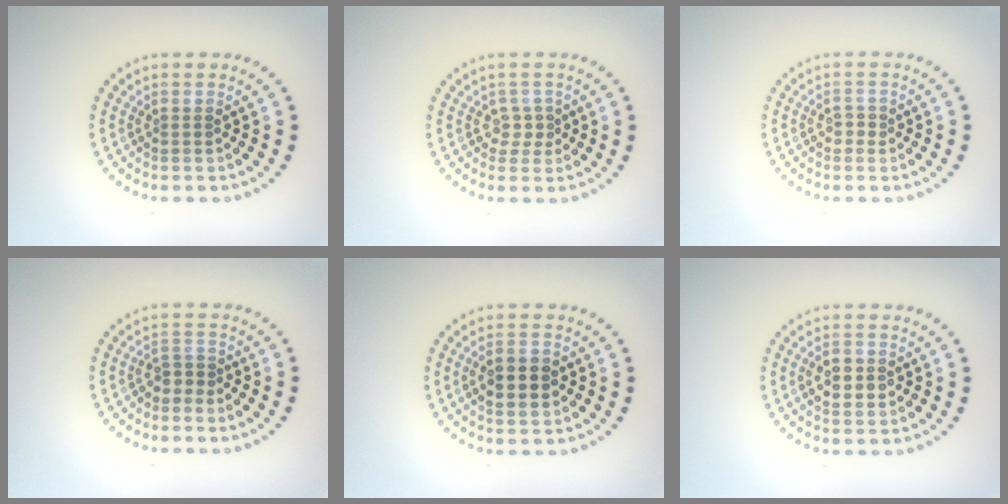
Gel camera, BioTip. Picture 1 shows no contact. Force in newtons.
{"total": 1.5, "press": 1.2, "slide": 0.9}
{"total": 1.0, "press": 1.0, "slide": 0.3}
{"total": 1.6, "press": 1.2, "slide": 1.0}
{"total": 3.6, "press": 3.6, "slide": 0.2}
{"total": 2.4, "press": 2.4, "slide": 0.1}